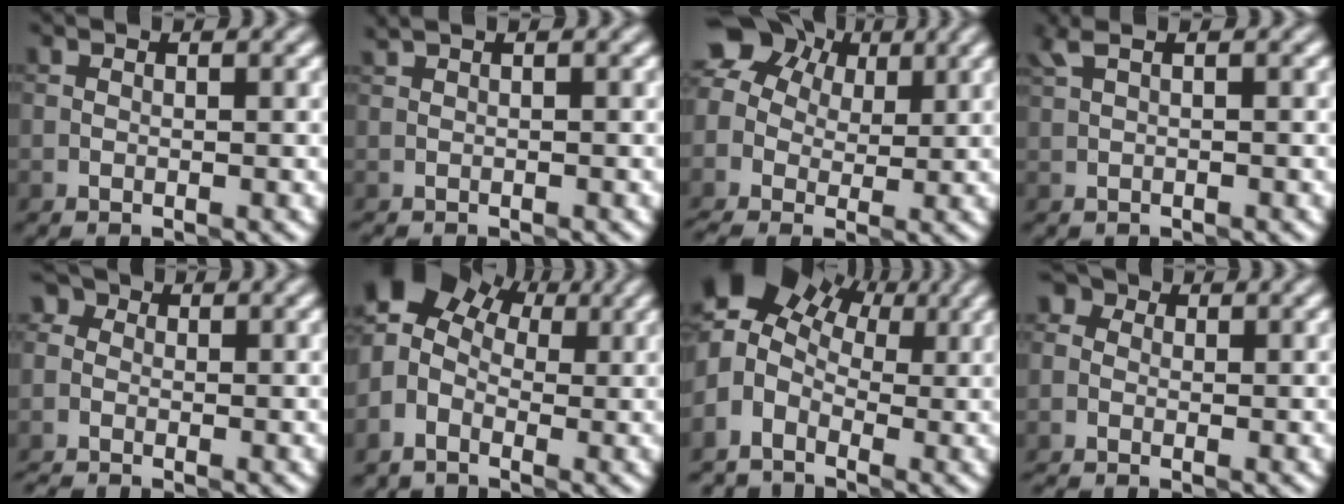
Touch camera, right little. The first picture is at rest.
{"total": 0.6, "force": [-0.5, 0.1, 0.2], "torque": [0.004, -0.003, -0.006]}
{"total": 8.4, "force": [2.3, 6.3, 5.1], "torque": [-0.099, 0.033, 0.028]}
{"total": 0.9, "force": [0.6, 0.2, 0.7], "torque": [-0.016, 0.007, 0.013]}
{"total": 3.1, "force": [-1.5, 2.3, 1.4], "torque": [-0.020, 0.011, -0.040]}
{"total": 6.5, "force": [0.7, 5.3, 3.8], "torque": [-0.071, 0.009, 0.000]}
{"total": 7.2, "force": [1.2, 5.8, 4.1], "torque": [-0.077, 0.006, 0.011]}
{"total": 3.1, "force": [-0.4, 2.7, 1.5], "torque": [-0.024, 0.018, -0.036]}